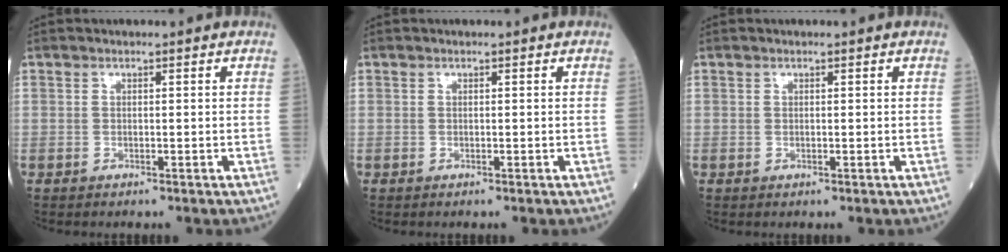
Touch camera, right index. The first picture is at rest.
{"total": 0.0}
{"total": 0.0}